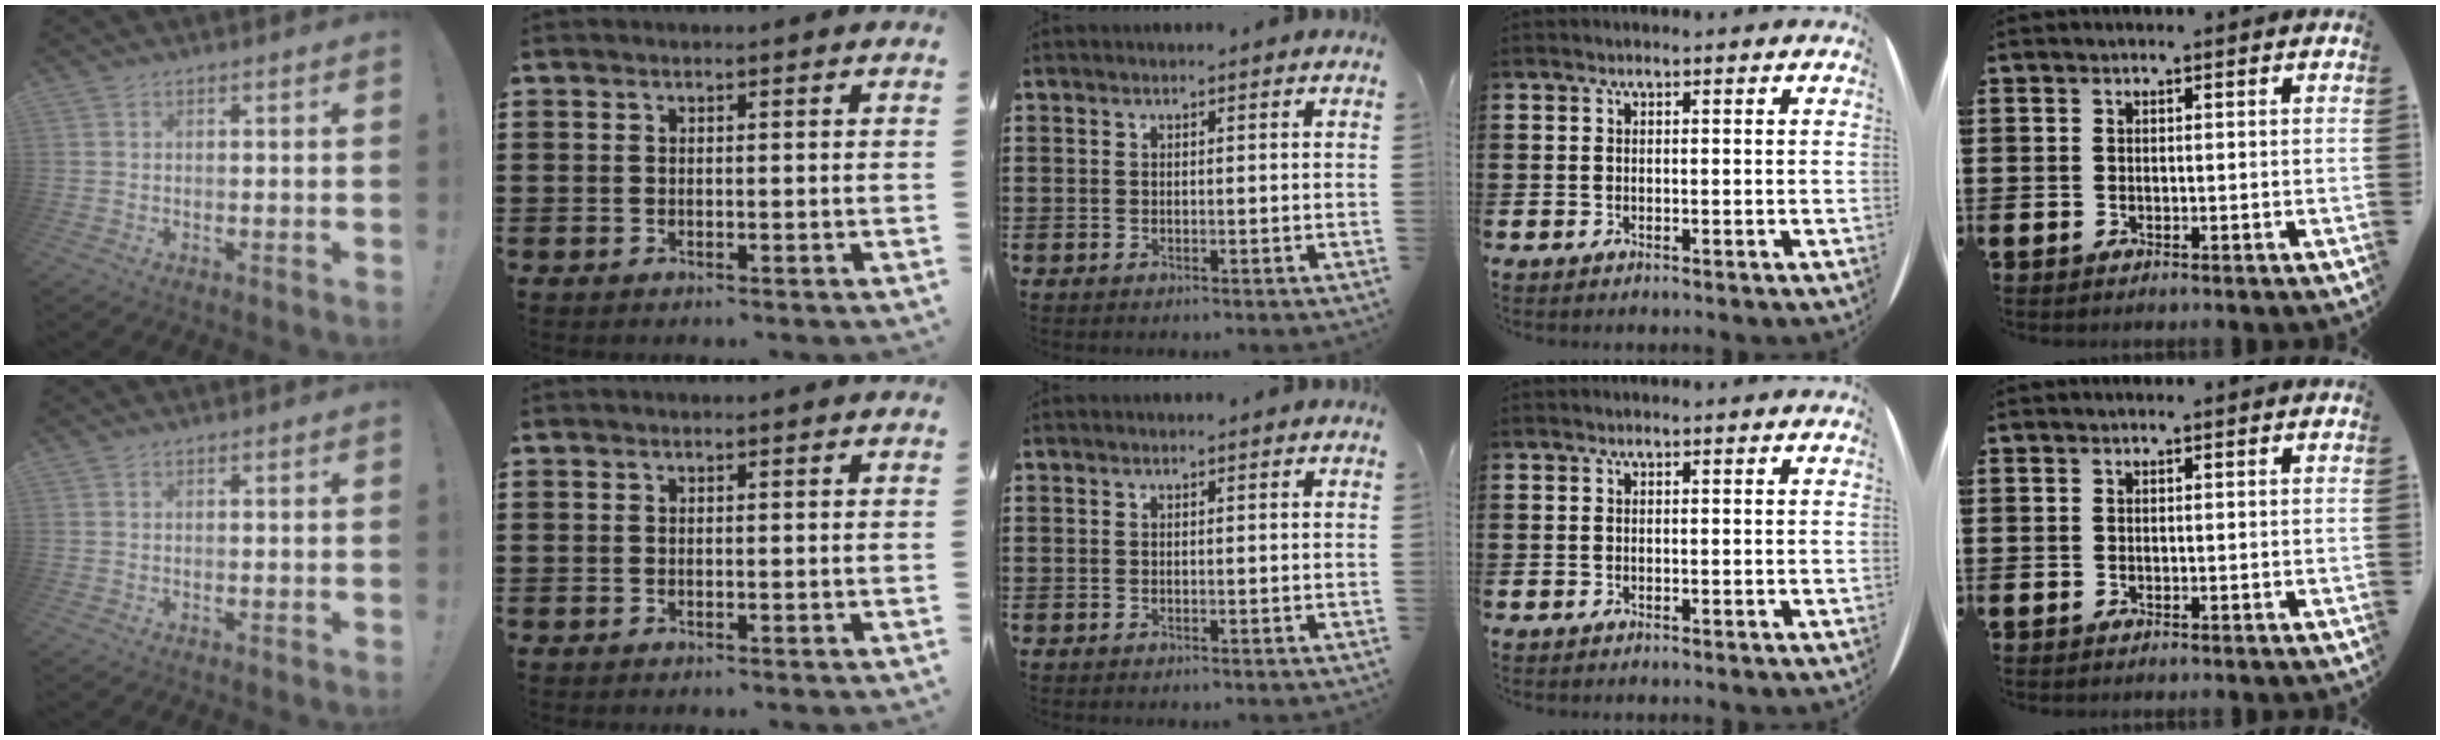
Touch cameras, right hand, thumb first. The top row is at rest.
{}